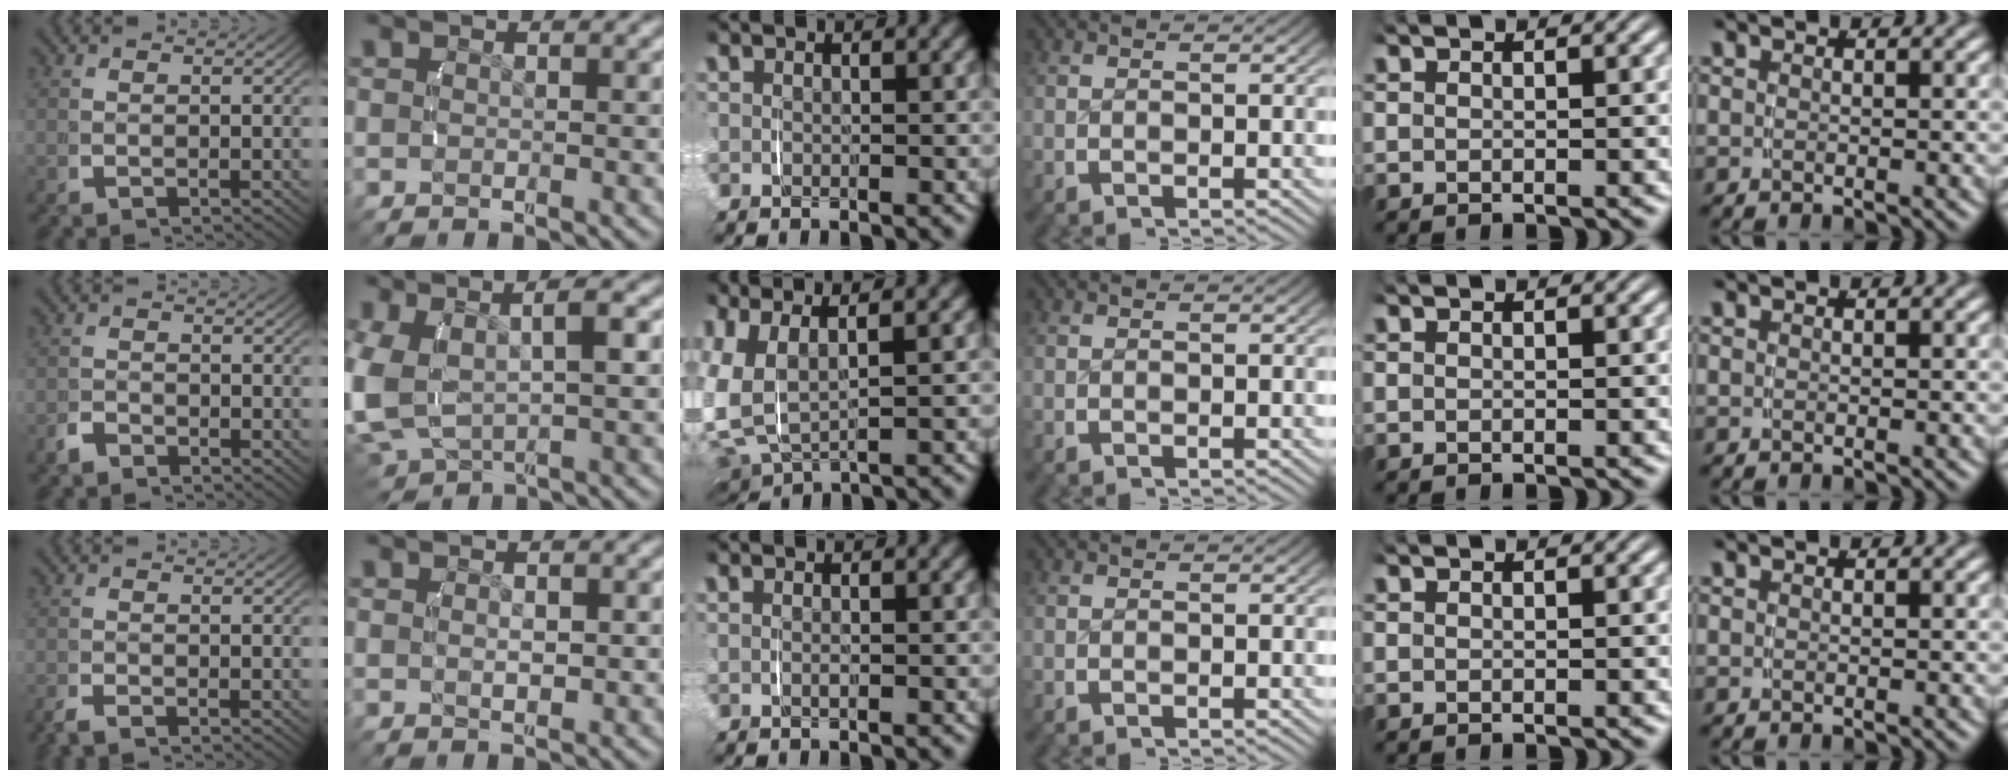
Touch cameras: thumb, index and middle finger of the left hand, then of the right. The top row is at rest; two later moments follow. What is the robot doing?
{"motion": "lift_and_place", "object": "toothpaste"}